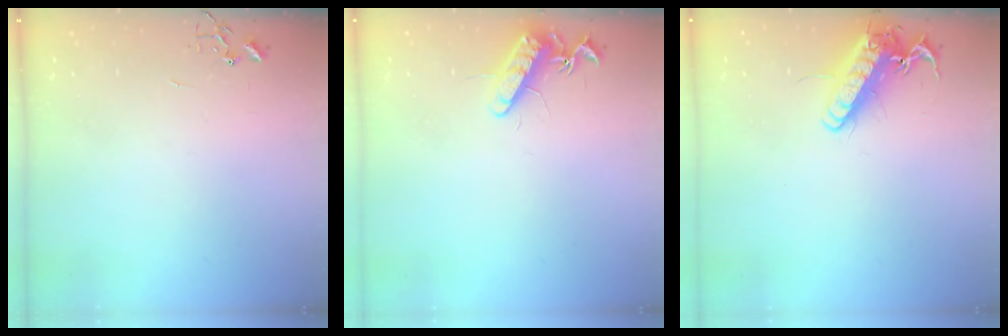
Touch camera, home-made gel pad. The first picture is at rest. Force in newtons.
{"total": 11.9, "press": 11.8, "slide": 1.3}
{"total": 16.5, "press": 16.3, "slide": 2.7}